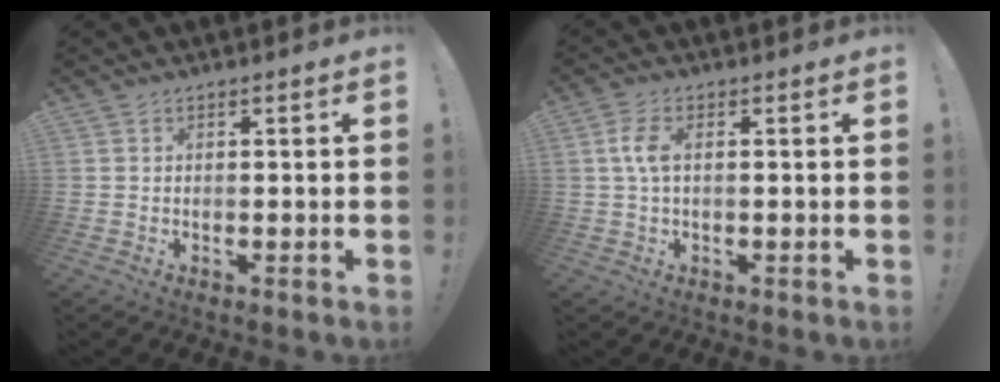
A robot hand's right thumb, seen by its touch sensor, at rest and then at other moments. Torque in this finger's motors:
{"motor_torque": [0.05, 0.09, 0.59, -0.47, 0.25]}